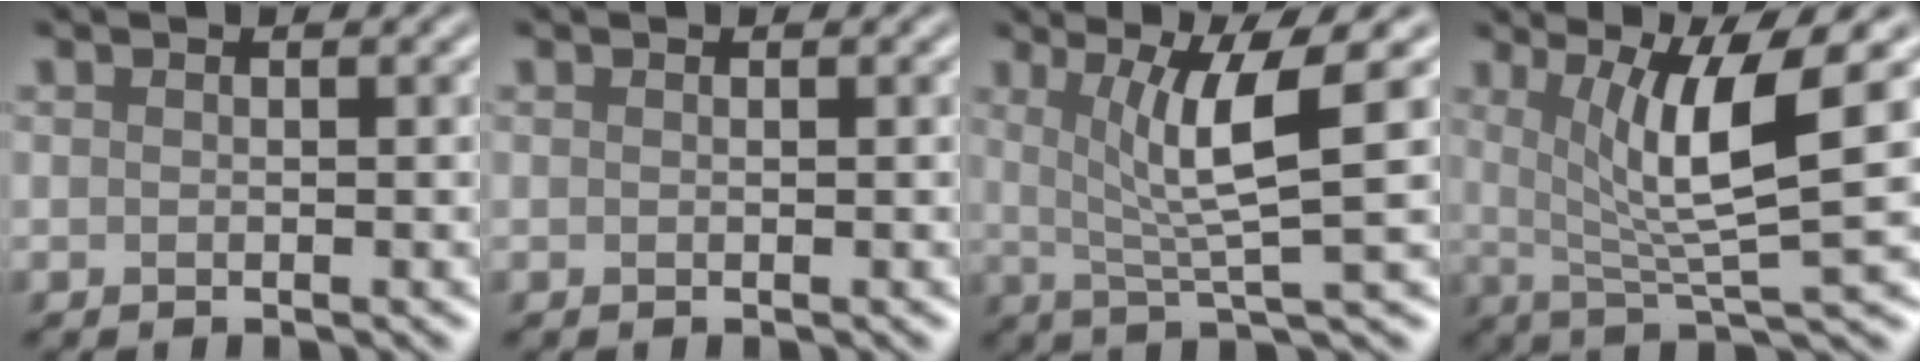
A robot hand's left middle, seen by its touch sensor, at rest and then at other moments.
{"total": 0.0}
{"total": 5.7, "force": [1.4, 0.8, 5.5], "torque": [-0.101, 0.000, 0.028]}
{"total": 7.2, "force": [1.7, 1.3, 6.9], "torque": [-0.113, -0.006, 0.031]}